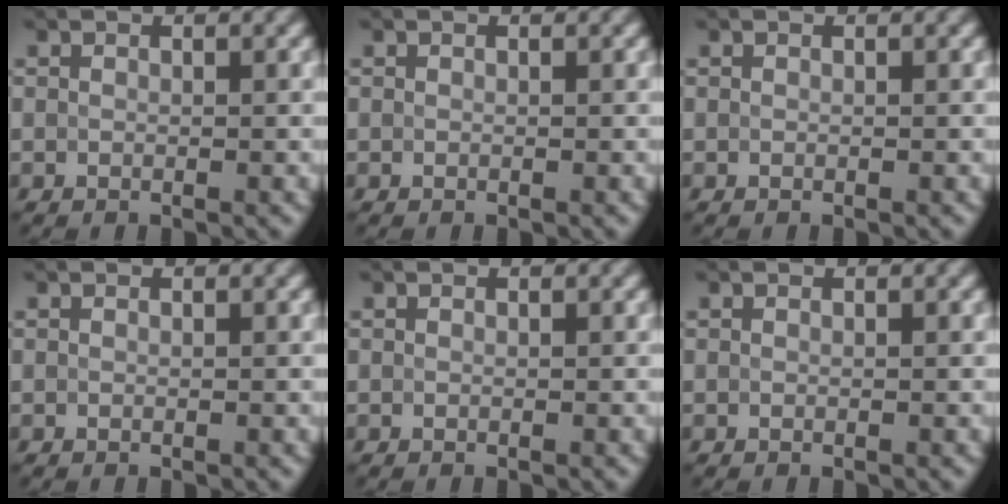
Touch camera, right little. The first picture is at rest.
{"total": 0.0}
{"total": 0.0}
{"total": 0.0}
{"total": 0.0}
{"total": 0.0}